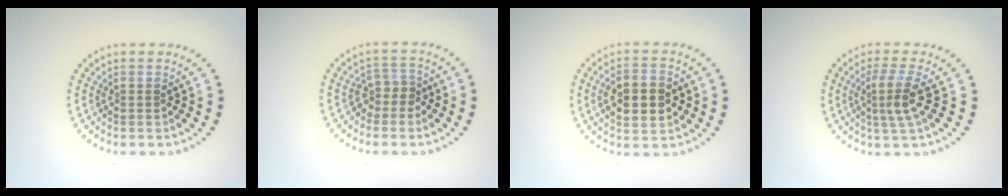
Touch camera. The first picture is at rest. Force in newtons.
{"total": 1.9, "press": 1.5, "slide": 1.1}
{"total": 5.2, "press": 5.2, "slide": 0.2}
{"total": 2.9, "press": 2.4, "slide": 1.6}